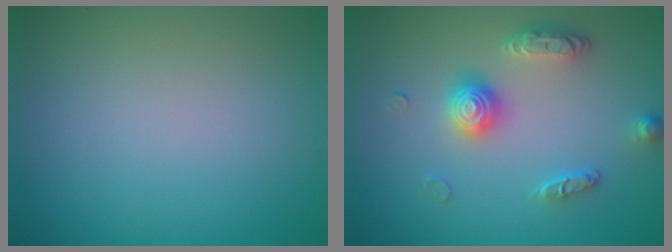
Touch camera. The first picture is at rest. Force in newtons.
{"total": 3.3, "press": 2.9, "slide": 1.6}